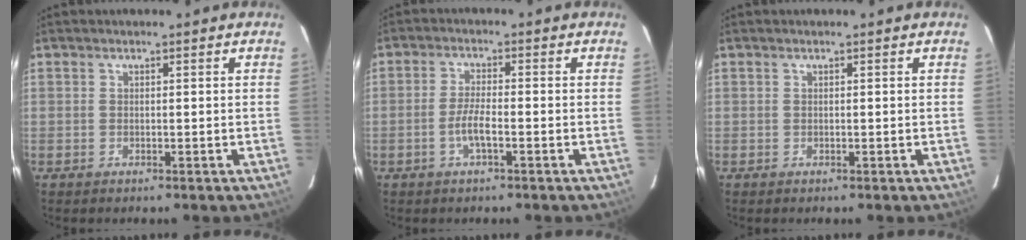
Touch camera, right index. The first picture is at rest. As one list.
[{"total": 3.9, "force": [-1.7, 0.7, 3.5], "torque": [-0.074, -0.001, -0.034]}, {"total": 0.0}]